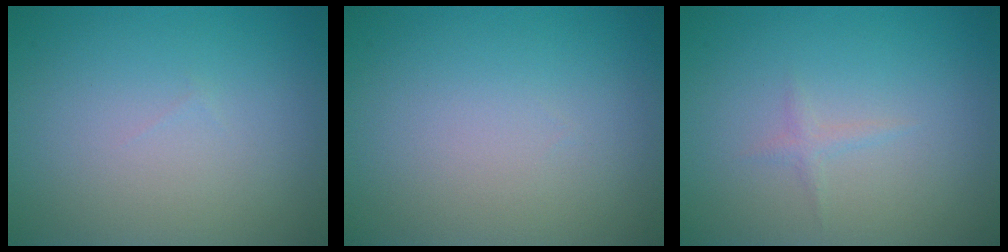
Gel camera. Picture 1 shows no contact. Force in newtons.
{"total": 0.0}
{"total": 0.8, "press": 0.8, "slide": 0.1}